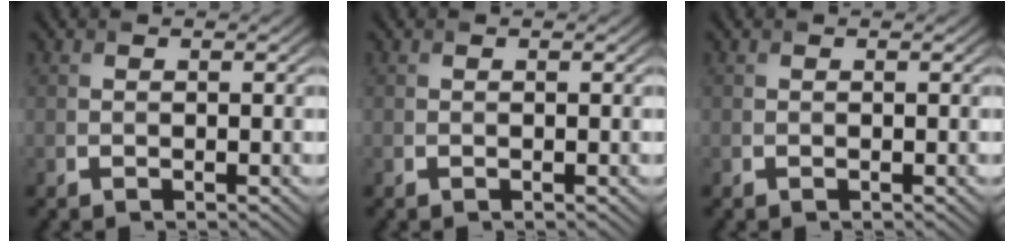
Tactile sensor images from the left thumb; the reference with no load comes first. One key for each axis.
{"total": 0.0}
{"total": 0.0}